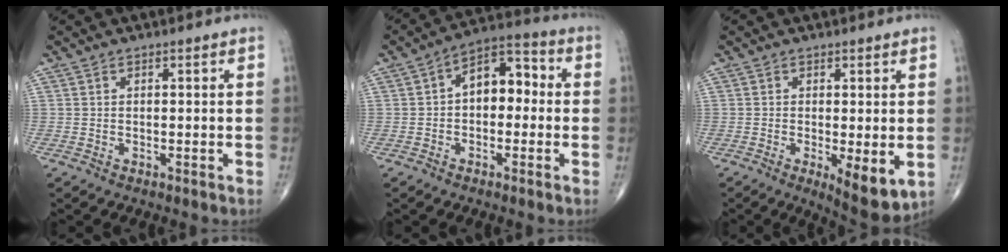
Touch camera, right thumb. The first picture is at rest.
{"total": 9.3, "force": [0.1, 5.9, 7.3], "torque": [-0.079, 0.036, -0.013]}
{"total": 7.2, "force": [-1.5, 2.3, 6.7], "torque": [-0.093, -0.022, -0.018]}